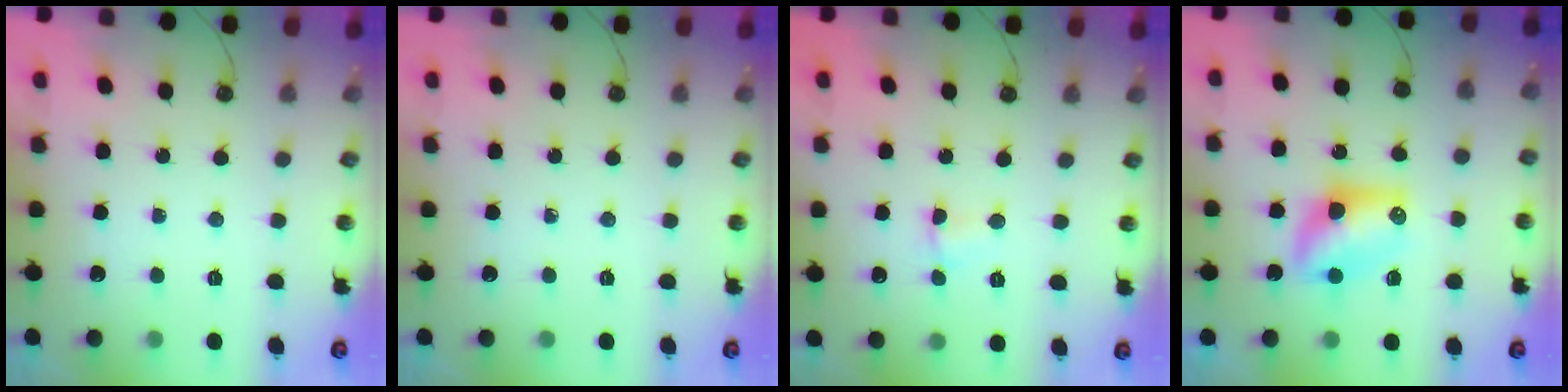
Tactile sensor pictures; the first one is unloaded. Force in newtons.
{"total": 0.0}
{"total": 1.8, "press": 1.7, "slide": 0.5}
{"total": 7.1, "press": 7.1, "slide": 0.6}